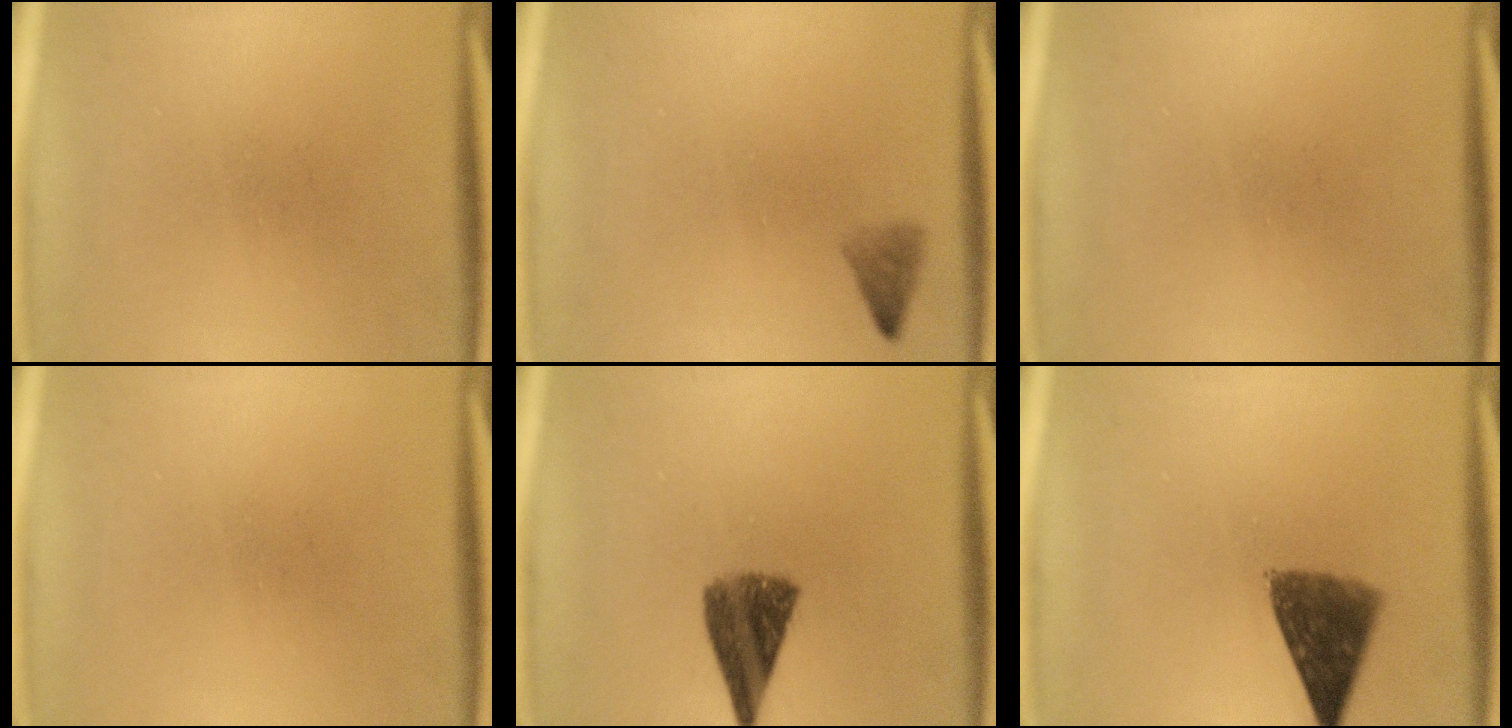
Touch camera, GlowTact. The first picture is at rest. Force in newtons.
{"total": 1.6}
{"total": 0.0}
{"total": 0.0}
{"total": 7.6}
{"total": 8.2}